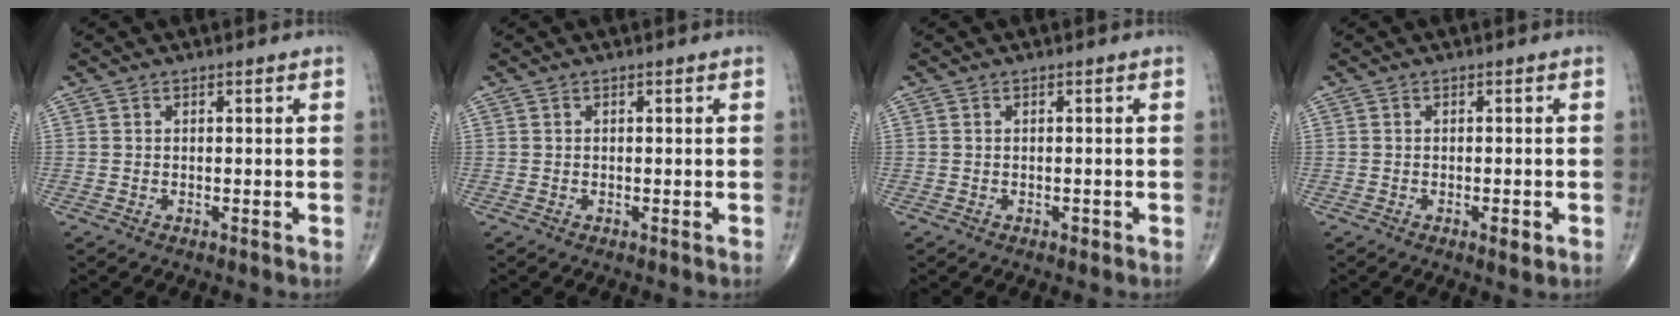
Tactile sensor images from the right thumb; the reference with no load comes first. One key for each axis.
{"total": 0.0}
{"total": 0.6, "fx": -0.3, "fy": 0.4, "fz": 0.3, "tx": -0.005, "ty": 0.000, "tz": -0.005}
{"total": 2.0, "fx": -0.8, "fy": 0.7, "fz": 1.7, "tx": -0.026, "ty": -0.003, "tz": -0.011}